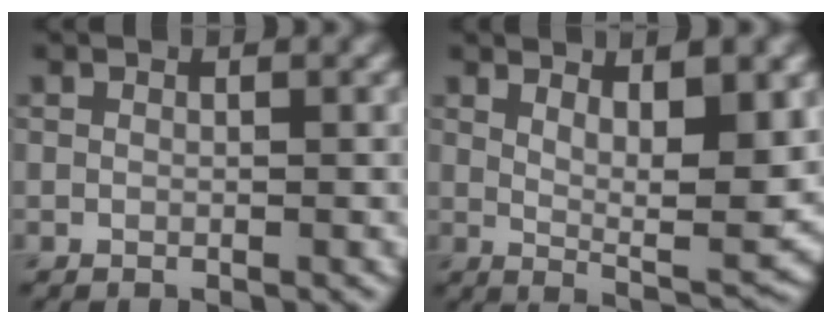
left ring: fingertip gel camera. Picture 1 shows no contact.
{"total": 7.7, "force": [2.2, 2.0, 7.0], "torque": [-0.105, -0.014, 0.043]}